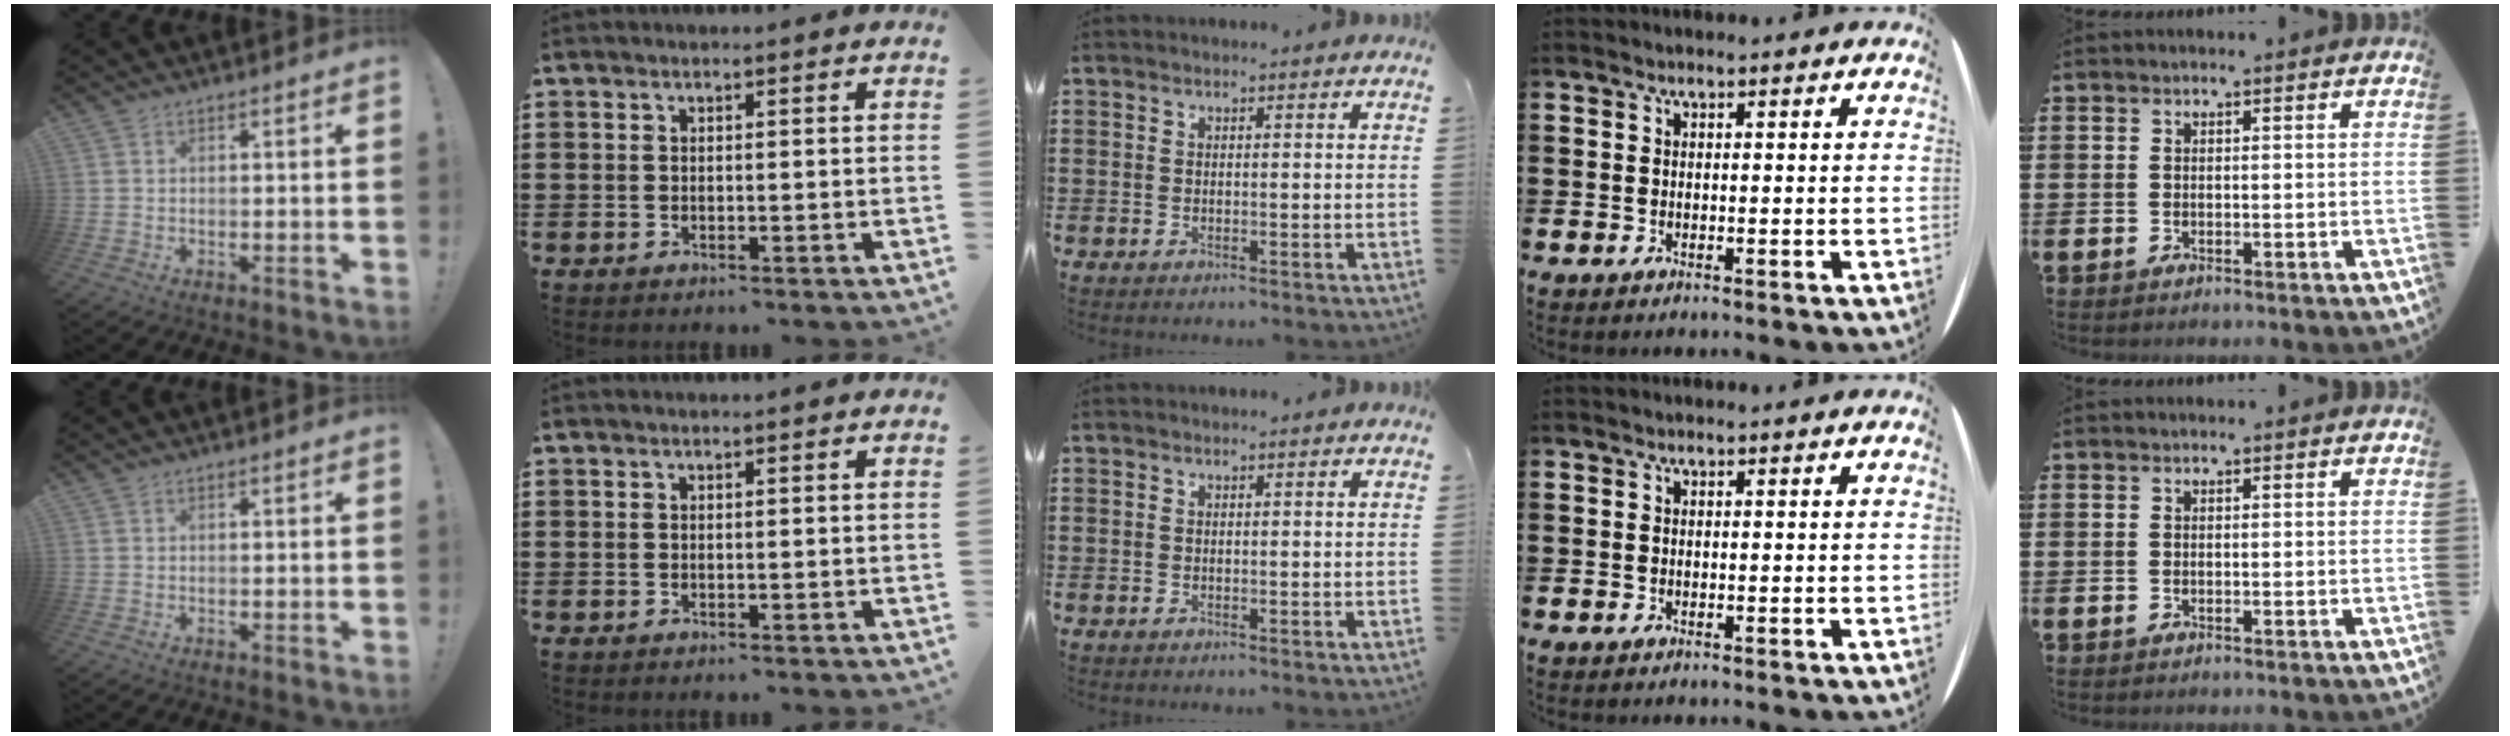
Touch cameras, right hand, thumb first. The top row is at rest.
{}